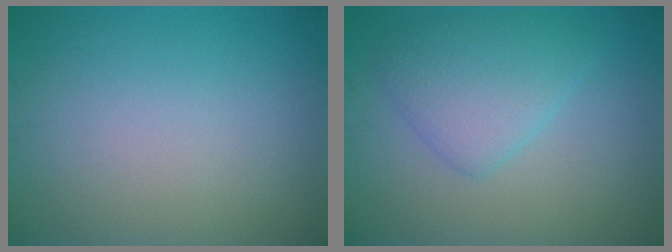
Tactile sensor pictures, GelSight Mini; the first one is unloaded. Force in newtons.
{"total": 3.9, "press": 3.9, "slide": 0.1}